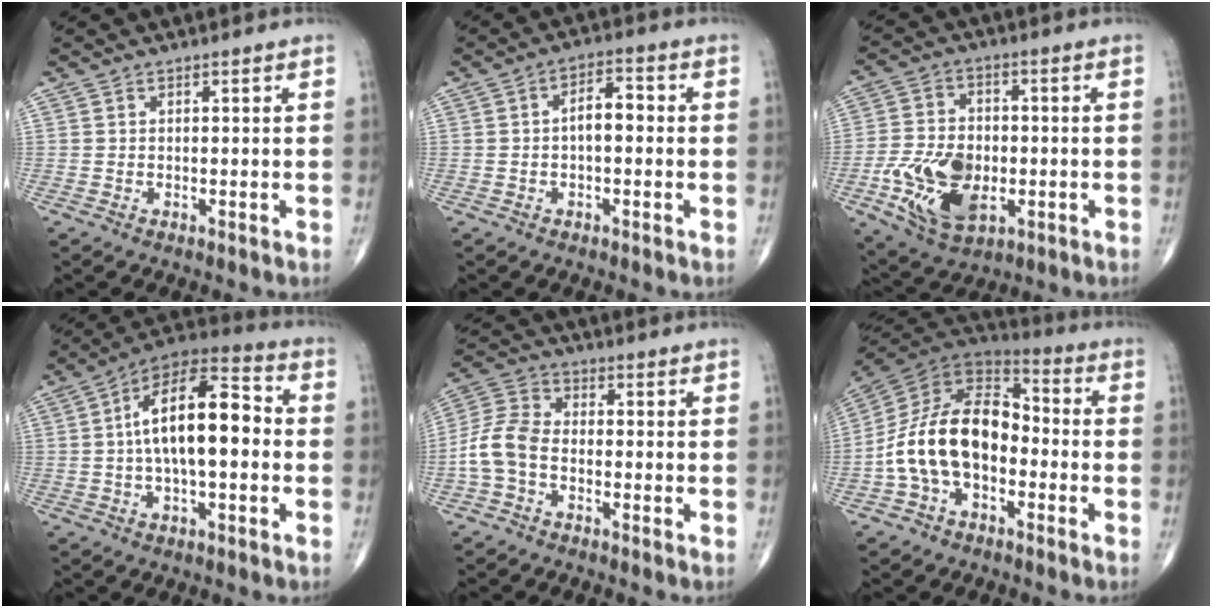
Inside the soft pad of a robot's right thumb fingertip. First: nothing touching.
{"total": 5.1, "force": [-0.2, 2.5, 4.5], "torque": [-0.066, 0.022, -0.011]}
{"total": 14.6, "force": [-3.6, 9.1, 10.8], "torque": [-0.189, 0.005, -0.059]}
{"total": 17.1, "force": [0.3, 7.5, 15.4], "torque": [-0.247, 0.041, -0.008]}
{"total": 7.9, "force": [-2.3, 5.1, 5.6], "torque": [-0.116, 0.025, -0.059]}
{"total": 17.8, "force": [-3.6, 11.3, 13.4], "torque": [-0.231, 0.054, -0.072]}